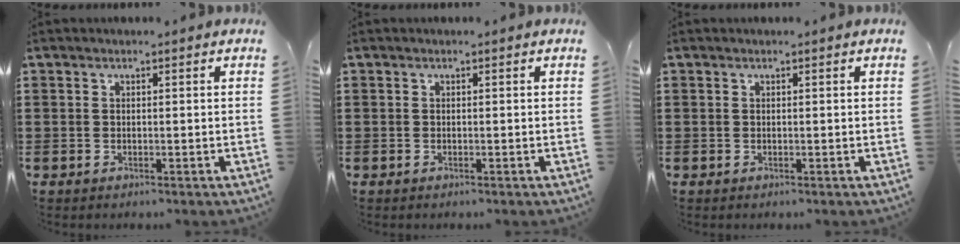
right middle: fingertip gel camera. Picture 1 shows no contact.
{"total": 0.0}
{"total": 0.0}